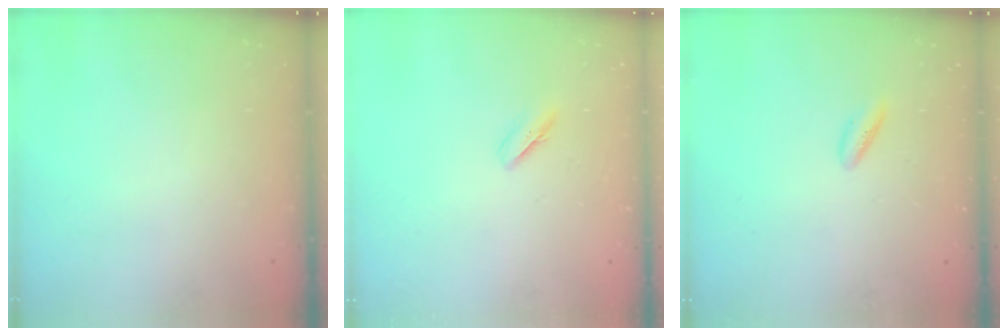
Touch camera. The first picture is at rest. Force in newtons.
{"total": 3.8, "press": 3.6, "slide": 1.1}
{"total": 3.0, "press": 2.8, "slide": 0.9}